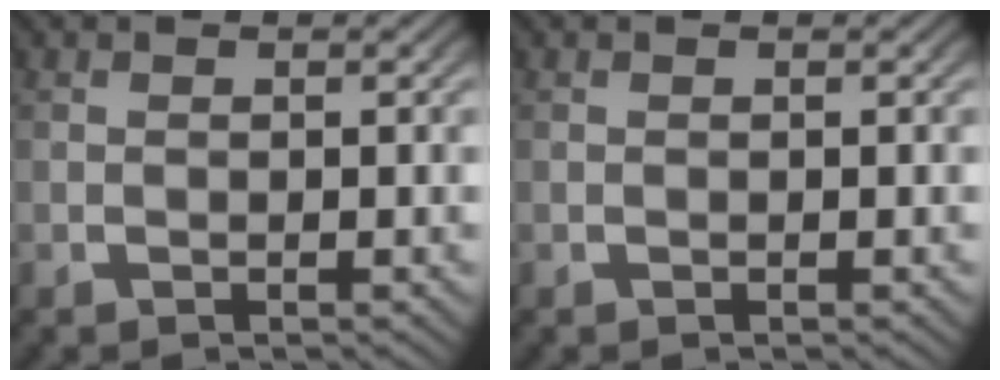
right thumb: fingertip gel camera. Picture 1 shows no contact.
{"total": 0.0}